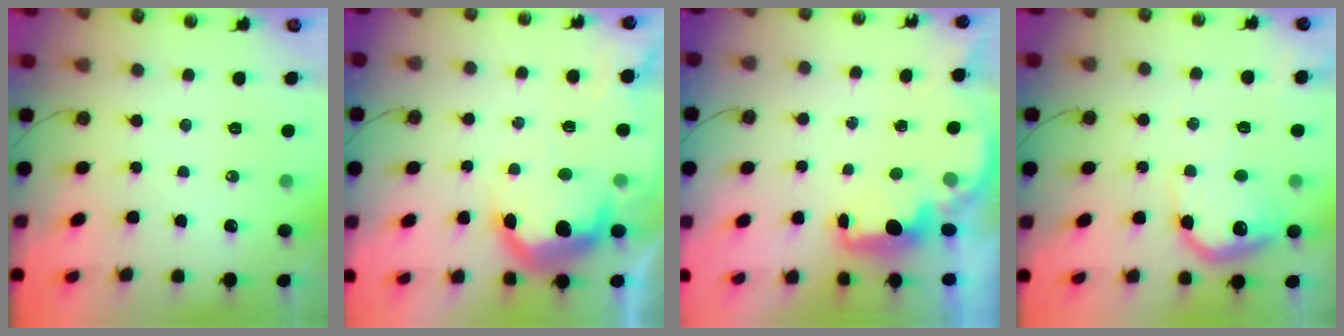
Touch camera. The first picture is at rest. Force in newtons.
{"total": 19.2, "press": 19.1, "slide": 1.4}
{"total": 2.8, "press": 2.7, "slide": 0.9}
{"total": 13.3, "press": 13.3, "slide": 0.5}